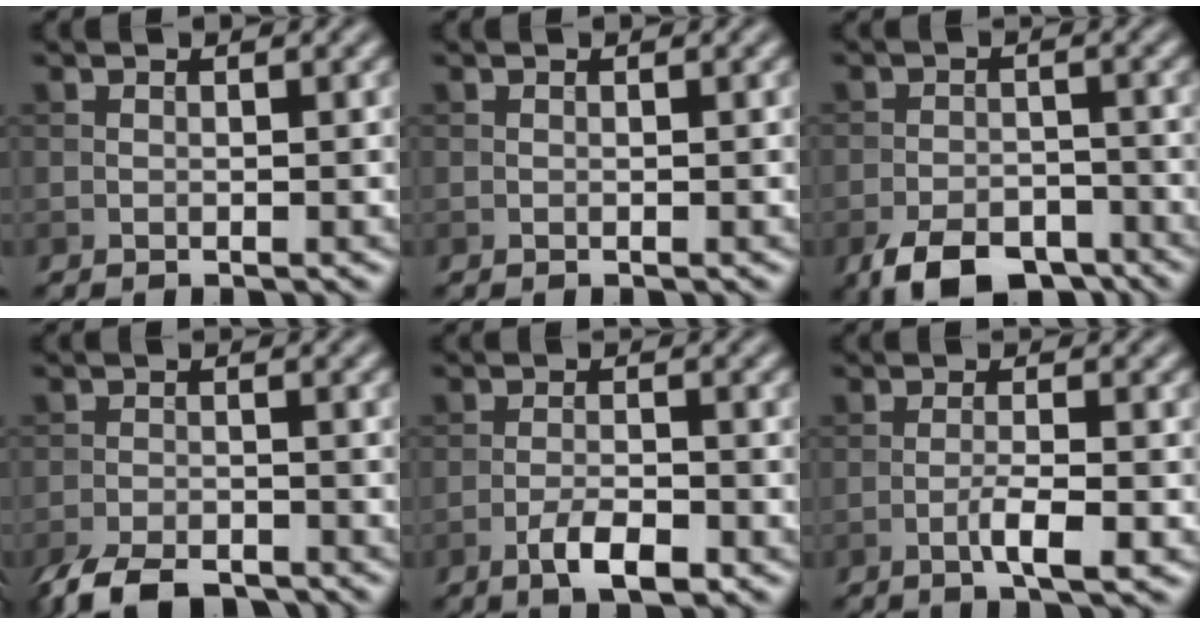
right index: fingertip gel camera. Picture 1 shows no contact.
{"total": 0.0}
{"total": 6.6, "force": [-4.6, 3.1, 3.4], "torque": [-0.053, -0.009, -0.080]}
{"total": 5.8, "force": [-4.6, 2.1, 2.8], "torque": [-0.045, -0.011, -0.090]}
{"total": 3.6, "force": [-2.0, 1.1, 2.7], "torque": [-0.052, 0.002, -0.039]}
{"total": 2.9, "force": [-1.2, 0.5, 2.6], "torque": [-0.045, 0.005, -0.025]}